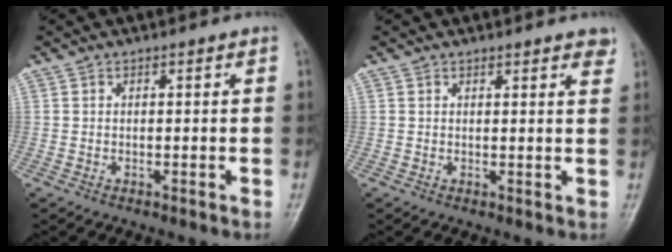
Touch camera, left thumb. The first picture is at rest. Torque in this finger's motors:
{"motor_torque": [0.06, 0.20, -0.22, -0.31, 0.03]}